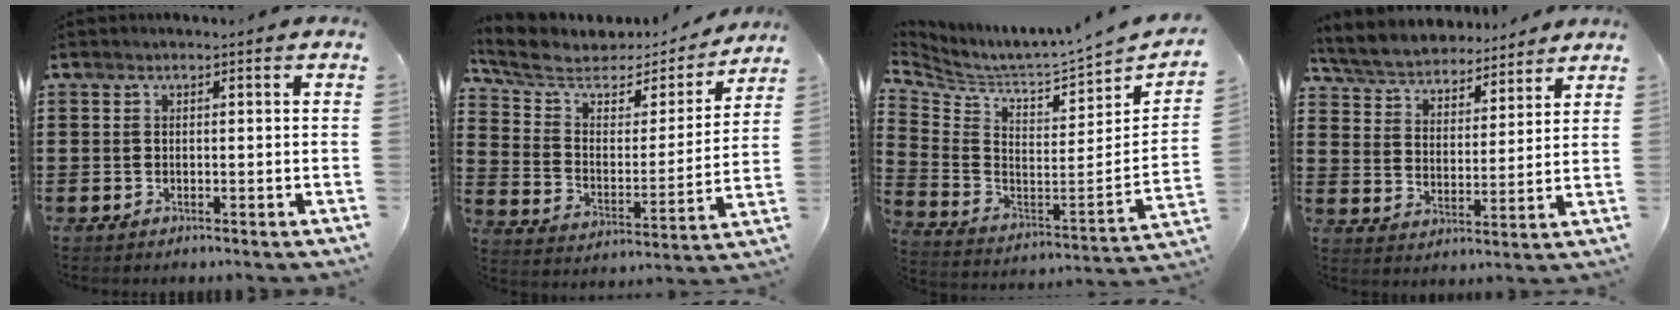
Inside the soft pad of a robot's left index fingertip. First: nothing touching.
{"total": 6.2, "force": [4.7, 2.9, 2.8], "torque": [-0.081, -0.028, 0.078]}
{"total": 3.5, "force": [3.3, -0.5, 0.7], "torque": [-0.040, -0.060, 0.047]}
{"total": 5.3, "force": [5.2, 0.6, 0.4], "torque": [-0.038, -0.034, 0.090]}